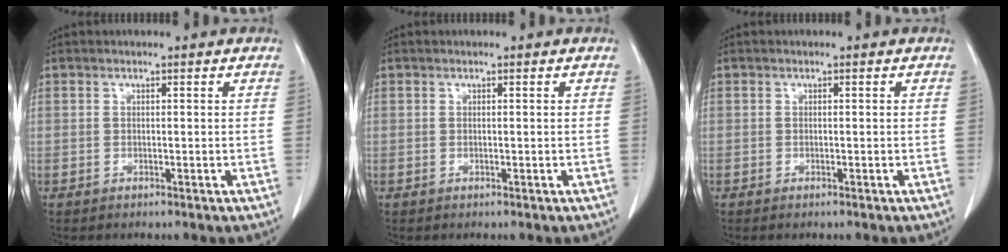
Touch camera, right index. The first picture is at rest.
{"total": 0.0}
{"total": 0.6, "force": [-0.3, 0.3, 0.5], "torque": [-0.017, -0.002, -0.003]}